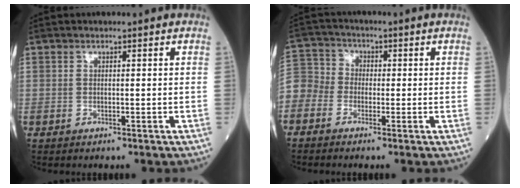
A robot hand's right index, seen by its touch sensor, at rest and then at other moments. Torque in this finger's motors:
{"motor_torque": [1.72, -0.42, 1.04, 0.21]}